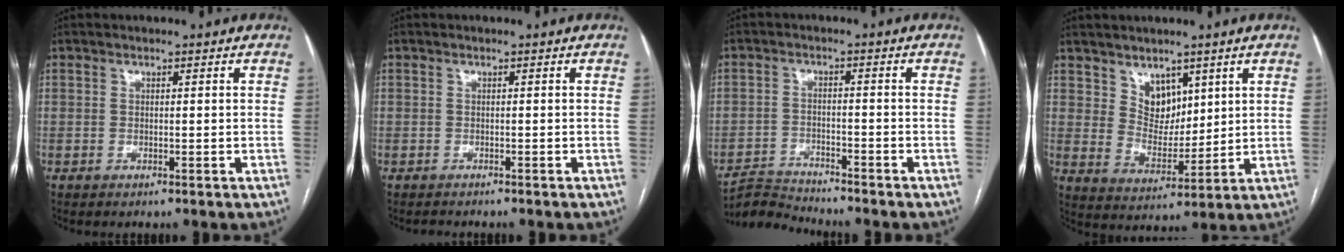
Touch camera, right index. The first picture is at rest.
{"total": 1.1, "force": [-0.9, 0.5, -0.1], "torque": [-0.006, -0.002, -0.014]}
{"total": 4.9, "force": [-4.8, -0.7, -1.0], "torque": [0.010, -0.012, -0.086]}
{"total": 6.1, "force": [3.7, 4.1, 2.8], "torque": [-0.045, -0.002, 0.076]}